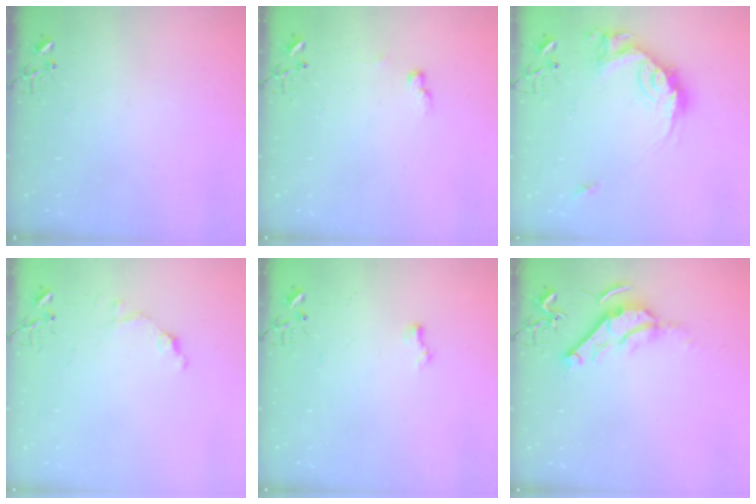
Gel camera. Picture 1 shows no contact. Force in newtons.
{"total": 5.9, "press": 5.9, "slide": 0.8}
{"total": 16.6, "press": 16.6, "slide": 0.9}
{"total": 7.9, "press": 7.9, "slide": 0.7}
{"total": 6.0, "press": 6.0, "slide": 0.7}
{"total": 10.3, "press": 10.2, "slide": 1.3}